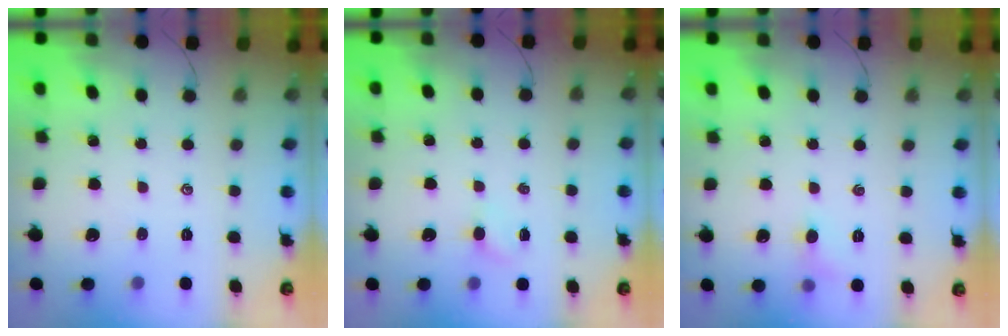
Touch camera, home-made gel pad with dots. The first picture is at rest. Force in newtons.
{"total": 1.6, "press": 1.5, "slide": 0.6}
{"total": 4.5, "press": 4.2, "slide": 1.5}